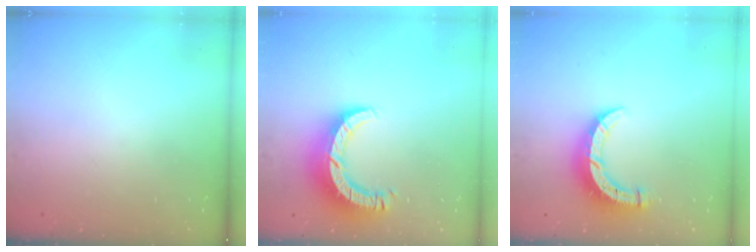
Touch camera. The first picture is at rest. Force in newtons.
{"total": 11.0, "press": 11.0, "slide": 1.0}
{"total": 8.8, "press": 8.7, "slide": 0.9}